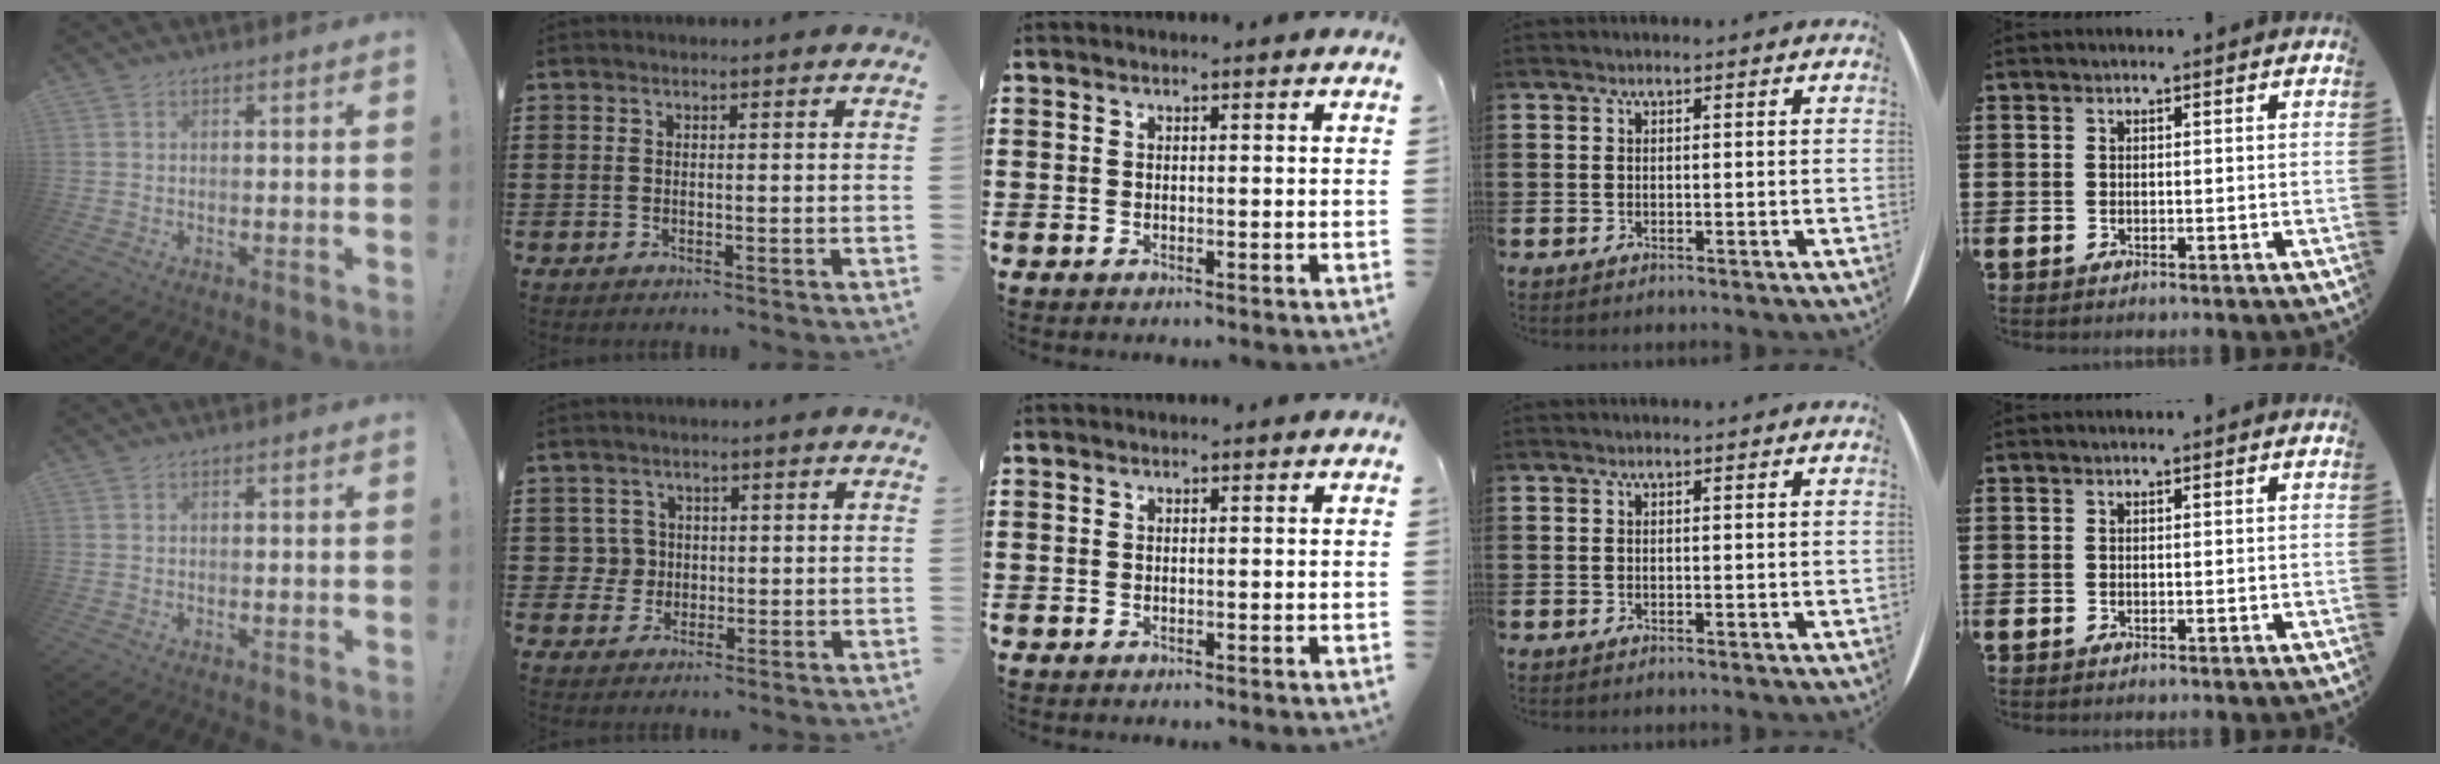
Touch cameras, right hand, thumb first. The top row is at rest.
{"index": {"total": 3.3, "force": [0.1, 3.3, 0.6], "torque": [-0.028, 0.010, 0.000]}}